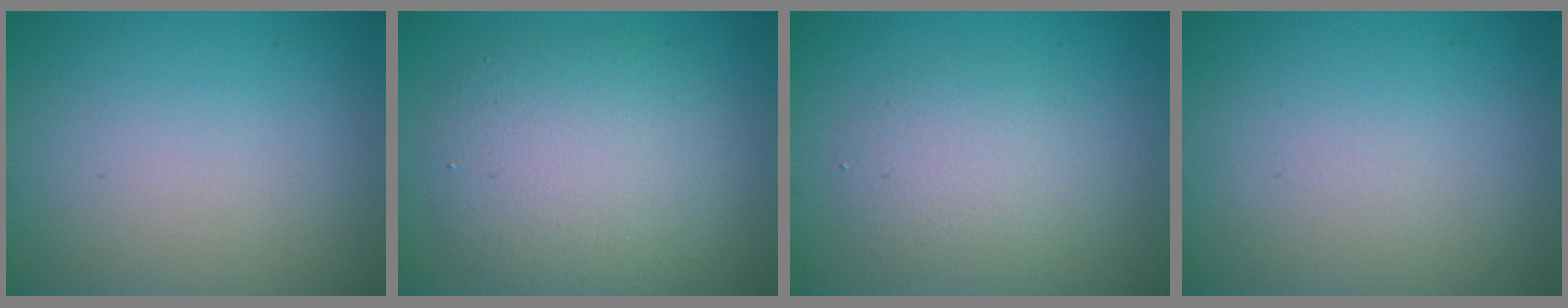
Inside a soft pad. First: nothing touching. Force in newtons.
{"total": 6.4, "press": 6.4, "slide": 0.6}
{"total": 2.9, "press": 2.9, "slide": 0.2}
{"total": 0.0}